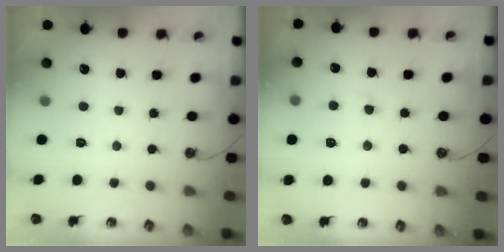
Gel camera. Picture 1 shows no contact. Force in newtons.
{"total": 0.6, "press": 0.0, "slide": 0.6}